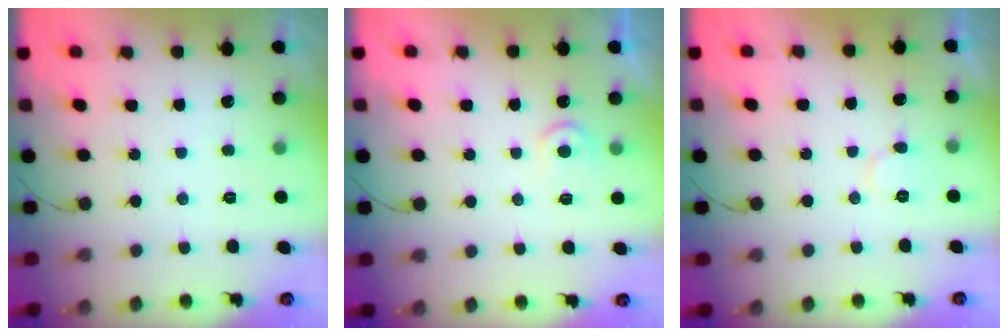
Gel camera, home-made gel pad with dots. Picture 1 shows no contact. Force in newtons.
{"total": 5.0, "press": 5.0, "slide": 0.5}
{"total": 5.3, "press": 5.2, "slide": 0.5}